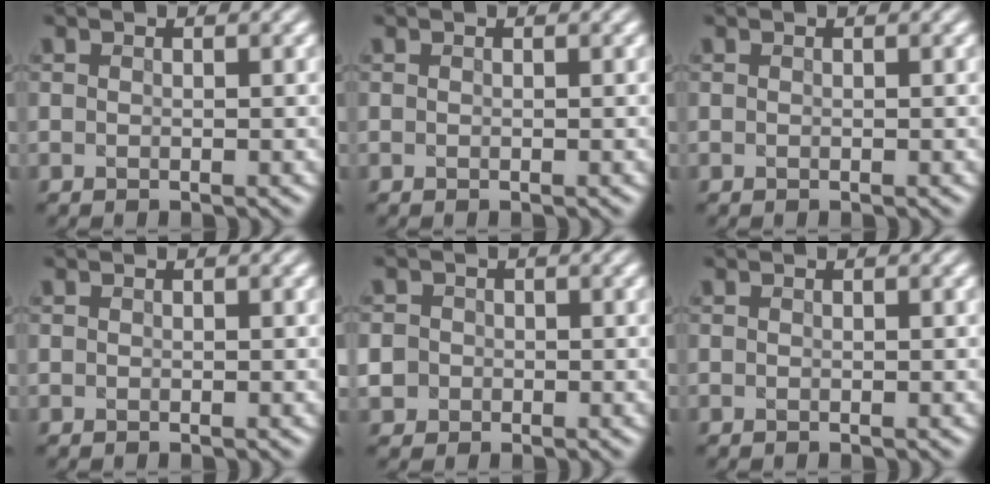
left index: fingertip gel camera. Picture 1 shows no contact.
{"total": 0.0}
{"total": 0.0}
{"total": 0.0}
{"total": 6.5, "force": [-2.5, 5.8, 1.7], "torque": [-0.046, -0.014, -0.074]}
{"total": 0.0}